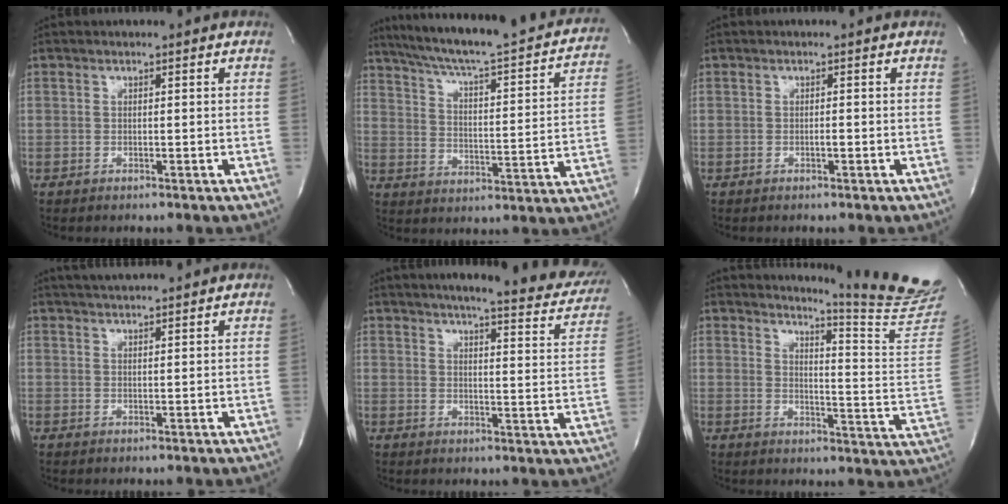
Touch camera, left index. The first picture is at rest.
{"total": 27.4, "force": [23.4, 3.6, 13.8], "torque": [-0.209, -0.032, 0.298]}
{"total": 0.7, "force": [-0.6, 0.0, 0.4], "torque": [-0.005, -0.003, -0.012]}
{"total": 6.6, "force": [6.0, 0.1, 2.7], "torque": [-0.046, 0.027, 0.084]}
{"total": 20.0, "force": [17.2, 2.8, 9.9], "torque": [-0.125, -0.039, 0.192]}
{"total": 15.8, "force": [15.1, -2.5, 4.1], "torque": [-0.065, -0.148, 0.172]}